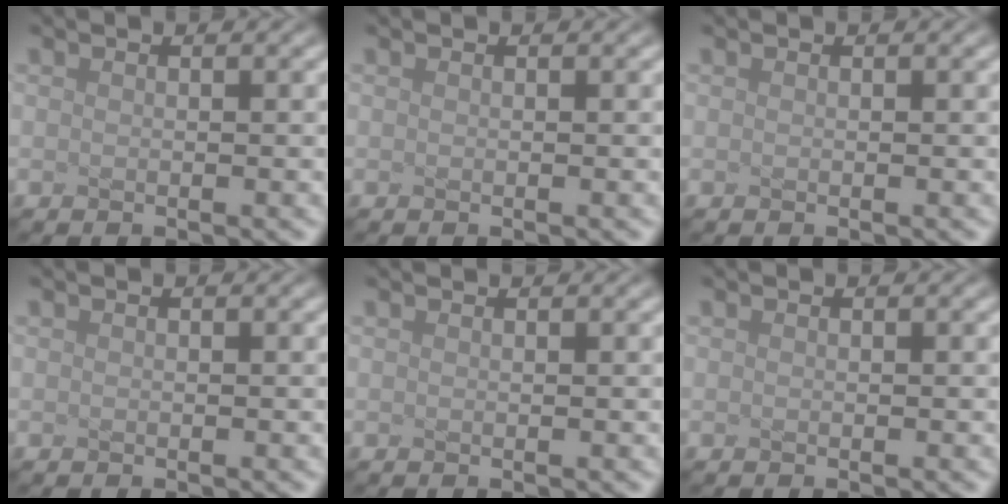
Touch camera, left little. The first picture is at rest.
{"total": 0.0}
{"total": 0.0}
{"total": 0.0}
{"total": 0.7, "force": [0.6, 0.1, 0.1], "torque": [-0.002, -0.002, 0.002]}
{"total": 0.0}